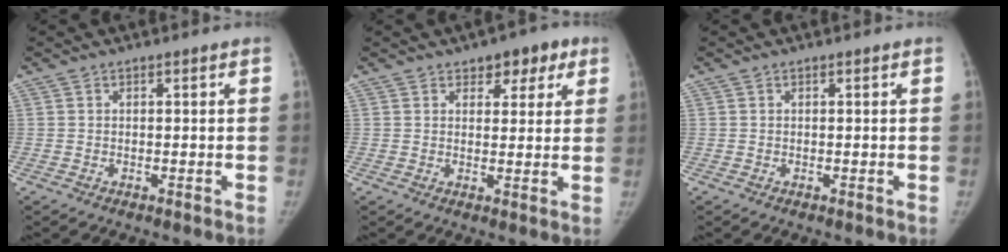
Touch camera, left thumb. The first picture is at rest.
{"total": 5.9, "force": [3.3, 3.6, 3.3], "torque": [0.000, -0.010, 0.040]}
{"total": 0.0}